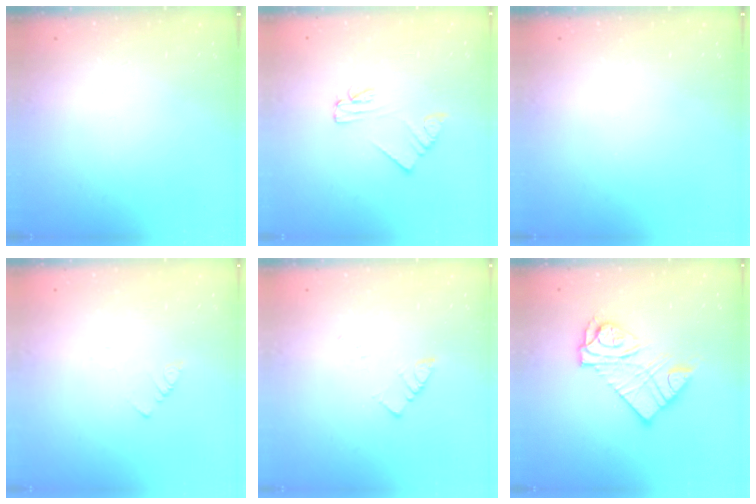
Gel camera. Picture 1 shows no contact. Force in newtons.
{"total": 2.0, "press": 2.0, "slide": 0.1}
{"total": 0.0}
{"total": 1.1, "press": 1.1, "slide": 0.3}
{"total": 2.5, "press": 2.5, "slide": 0.3}
{"total": 13.1, "press": 13.0, "slide": 1.3}